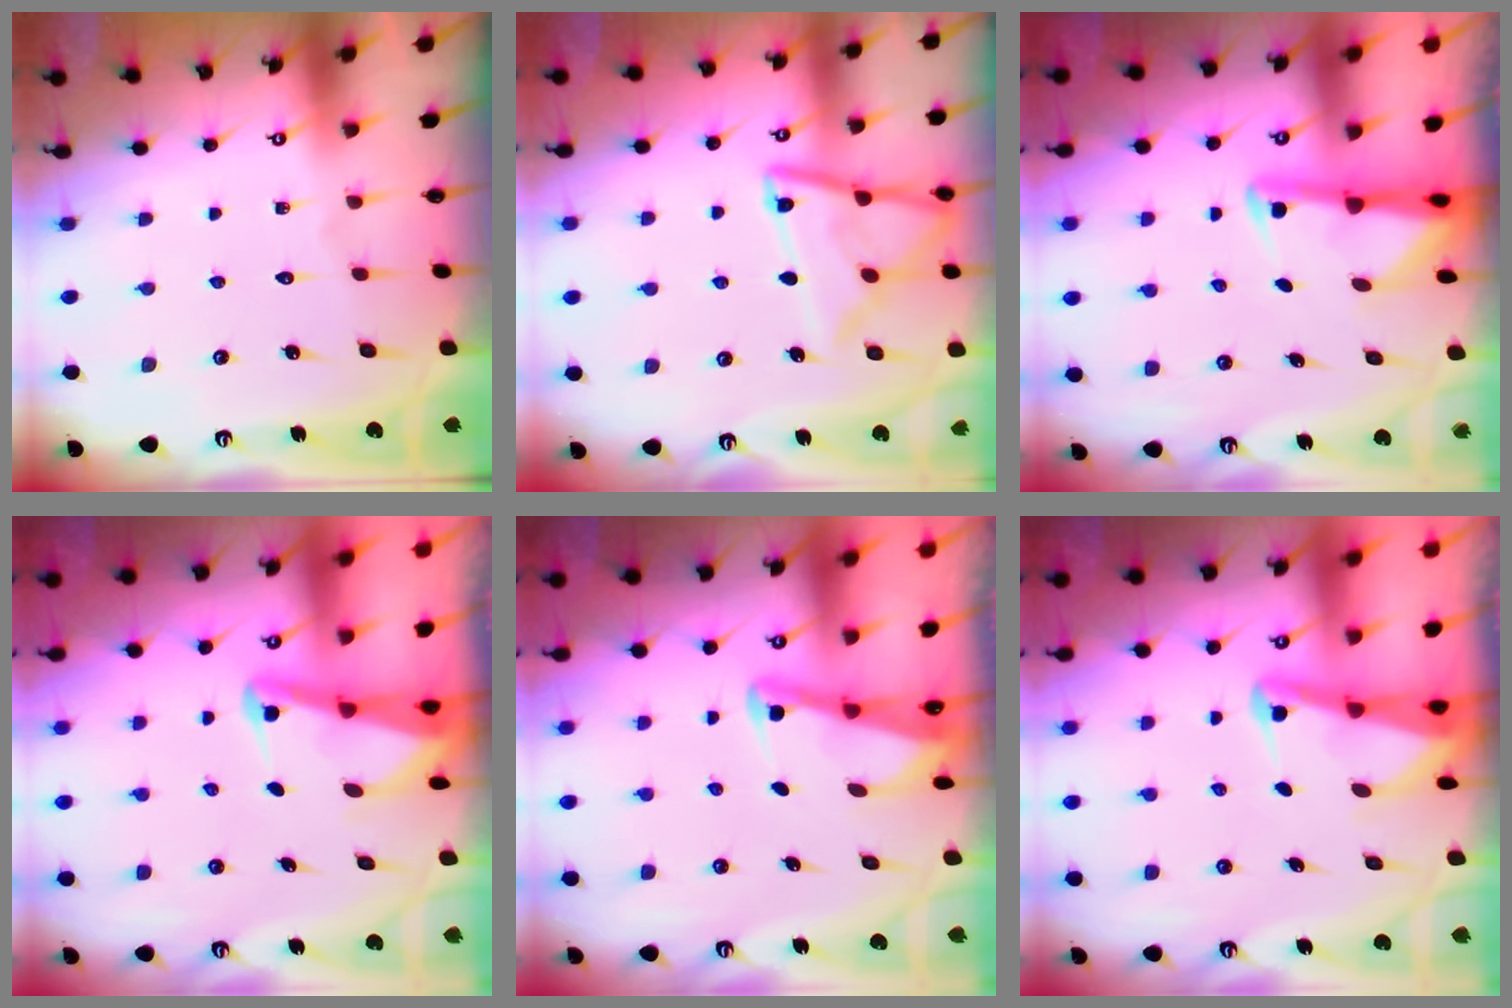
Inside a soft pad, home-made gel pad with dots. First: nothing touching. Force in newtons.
{"total": 13.7, "press": 13.6, "slide": 1.2}
{"total": 2.8, "press": 2.8, "slide": 0.7}
{"total": 2.6, "press": 2.6, "slide": 0.5}
{"total": 2.9, "press": 2.9, "slide": 0.4}
{"total": 2.6, "press": 2.6, "slide": 0.5}